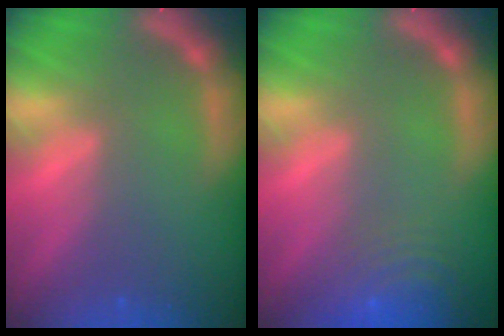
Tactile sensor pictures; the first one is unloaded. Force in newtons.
{"total": 8.5}